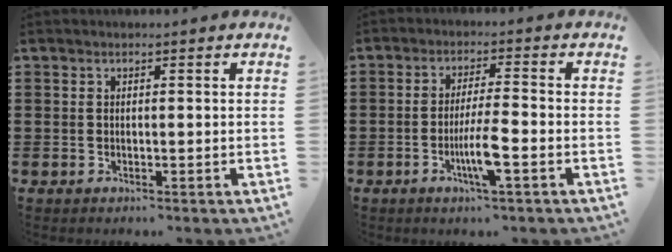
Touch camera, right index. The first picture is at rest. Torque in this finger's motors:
{"motor_torque": [1.58, 0.08, 0.53, 0.08]}